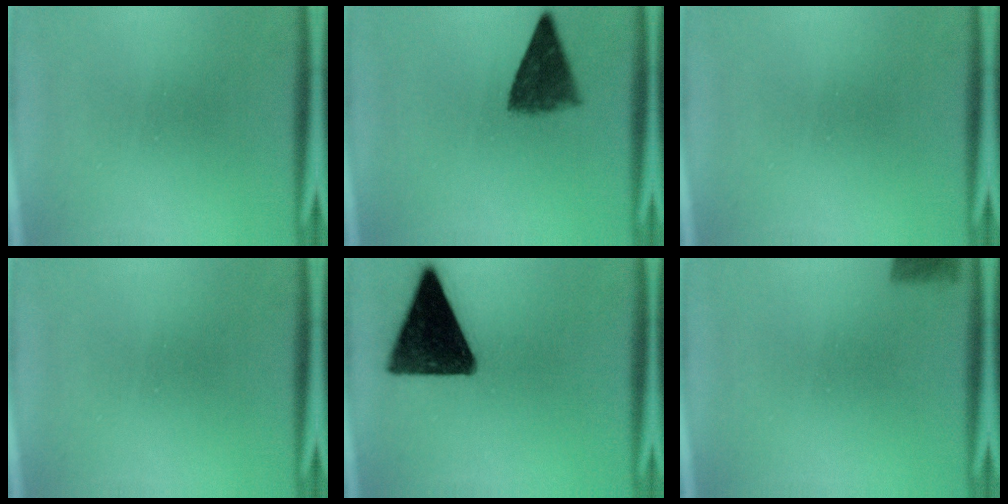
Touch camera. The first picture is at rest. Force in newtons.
{"total": 5.6}
{"total": 0.0}
{"total": 0.0}
{"total": 15.6}
{"total": 4.0}